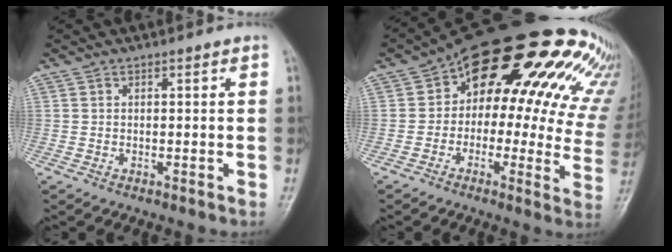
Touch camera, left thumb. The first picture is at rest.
{"total": 24.6, "force": [12.8, 12.3, 17.0], "torque": [-0.174, 0.016, 0.143]}